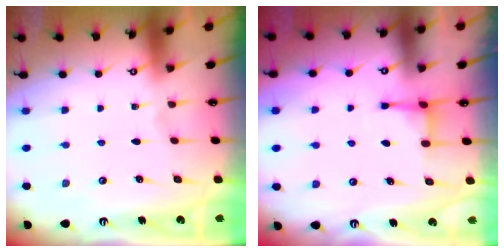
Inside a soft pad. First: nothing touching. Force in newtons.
{"total": 3.4, "press": 3.4, "slide": 0.5}